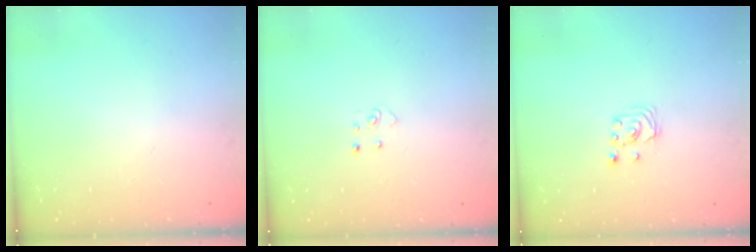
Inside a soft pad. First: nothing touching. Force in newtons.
{"total": 2.6, "press": 2.6, "slide": 0.3}
{"total": 2.7, "press": 2.7, "slide": 0.3}